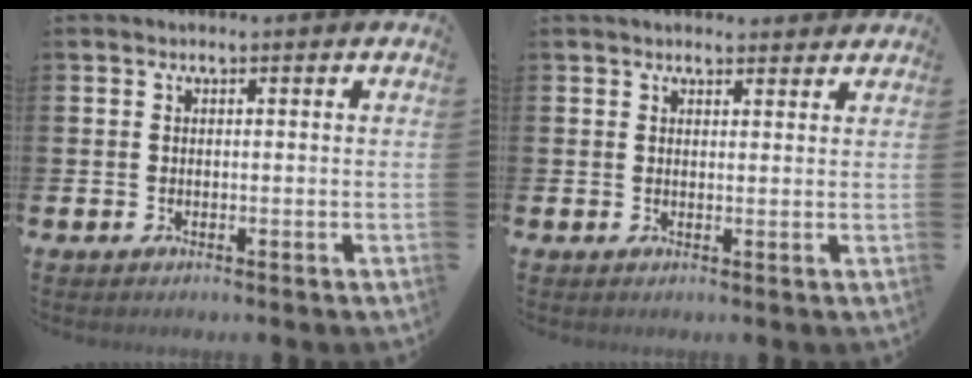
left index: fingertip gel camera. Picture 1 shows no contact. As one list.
[{"total": 2.2, "force": [2.1, 0.6, 0.2], "torque": [0.000, -0.006, 0.037]}]